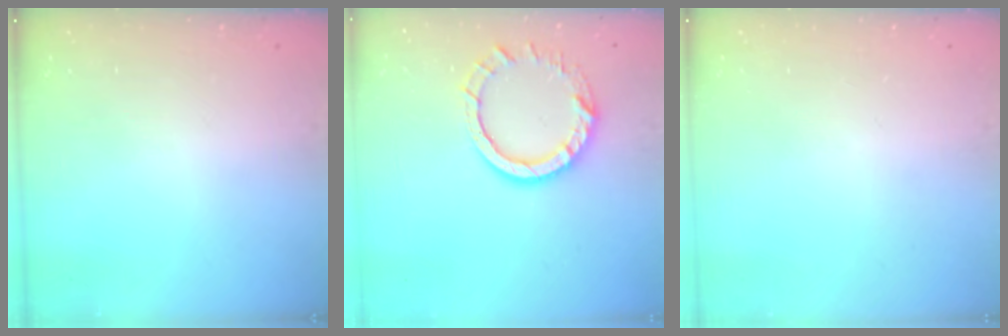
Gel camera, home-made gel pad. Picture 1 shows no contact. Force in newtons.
{"total": 10.5, "press": 10.4, "slide": 1.0}
{"total": 0.0}